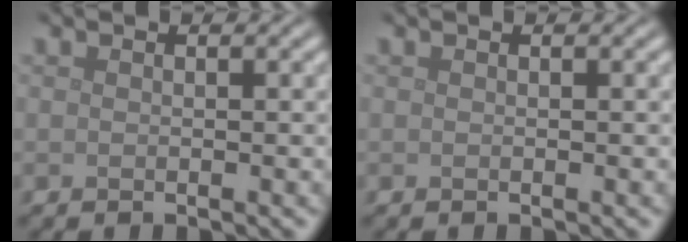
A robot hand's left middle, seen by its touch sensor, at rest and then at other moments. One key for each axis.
{"total": 0.0}